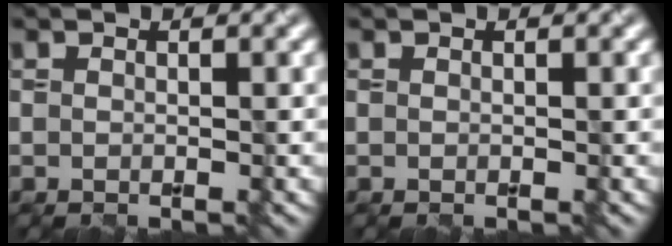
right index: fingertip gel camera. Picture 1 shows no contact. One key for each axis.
{"total": 0.0}